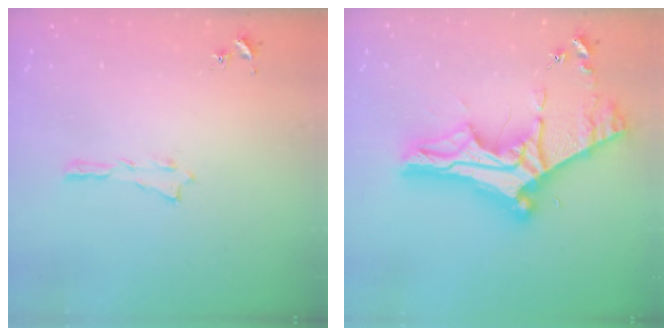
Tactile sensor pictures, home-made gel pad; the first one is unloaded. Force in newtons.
{"total": 13.3, "press": 13.2, "slide": 1.4}